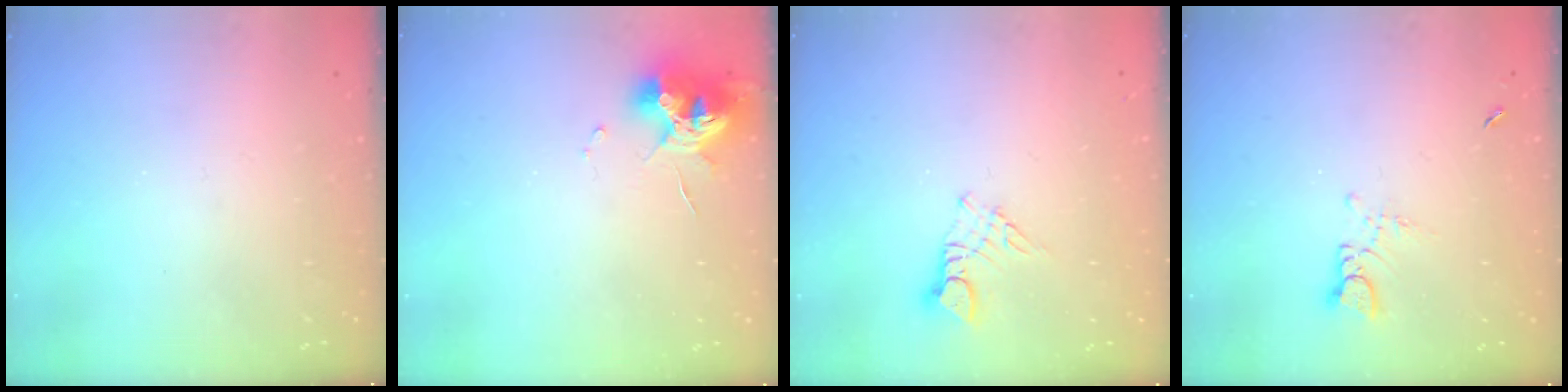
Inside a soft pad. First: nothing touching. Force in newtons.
{"total": 10.8, "press": 10.7, "slide": 1.0}
{"total": 3.8, "press": 3.8, "slide": 0.3}
{"total": 3.1, "press": 3.1, "slide": 0.2}